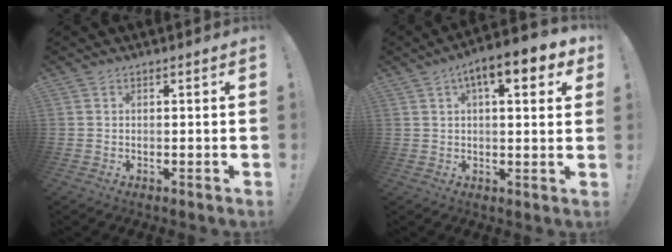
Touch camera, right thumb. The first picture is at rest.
{"total": 9.5, "force": [4.2, 3.0, 8.0], "torque": [-0.106, -0.014, 0.063]}